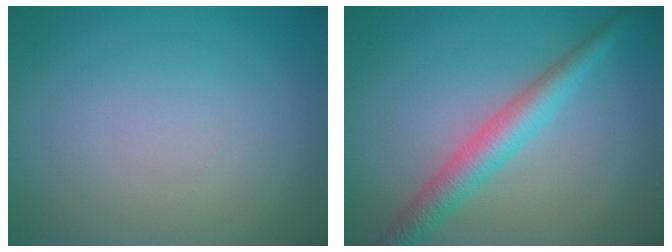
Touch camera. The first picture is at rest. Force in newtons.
{"total": 3.9, "press": 3.9, "slide": 0.1}